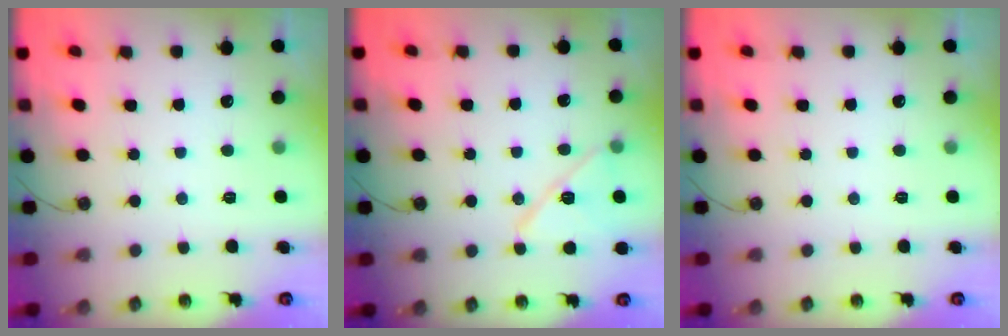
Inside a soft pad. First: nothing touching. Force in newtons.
{"total": 12.6, "press": 12.6, "slide": 0.6}
{"total": 0.0}